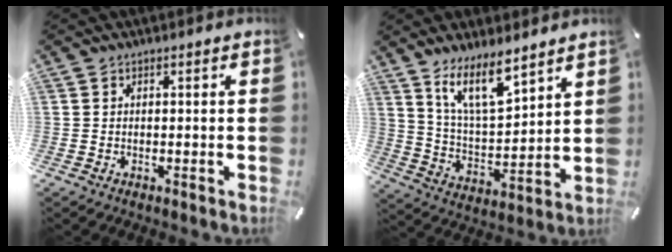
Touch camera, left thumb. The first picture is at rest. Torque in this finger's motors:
{"motor_torque": [2.16, 1.40, 1.36, -1.41, 0.47]}